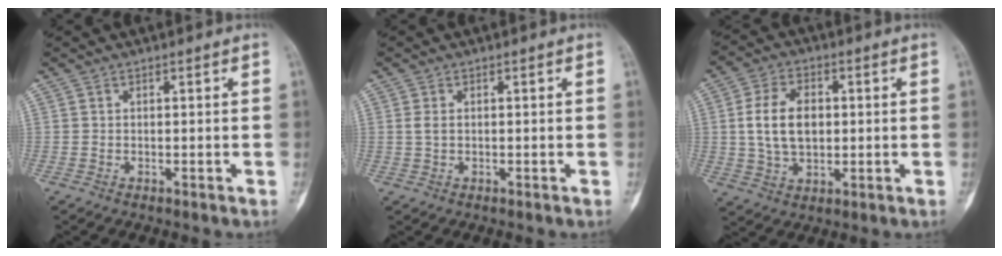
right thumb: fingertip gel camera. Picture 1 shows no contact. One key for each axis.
{"total": 1.4, "fx": 0.1, "fy": 0.9, "fz": 1.0, "tx": -0.022, "ty": 0.001, "tz": 0.000}
{"total": 10.1, "fx": 0.8, "fy": 6.6, "fz": 7.6, "tx": -0.126, "ty": 0.005, "tz": 0.019}